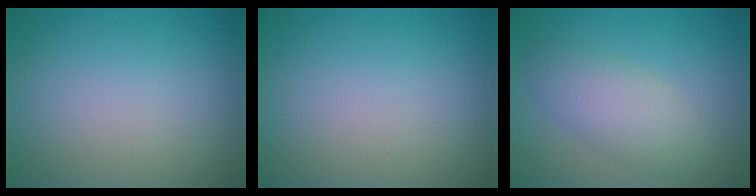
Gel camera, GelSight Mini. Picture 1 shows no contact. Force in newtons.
{"total": 0.0}
{"total": 3.8, "press": 3.8, "slide": 0.1}